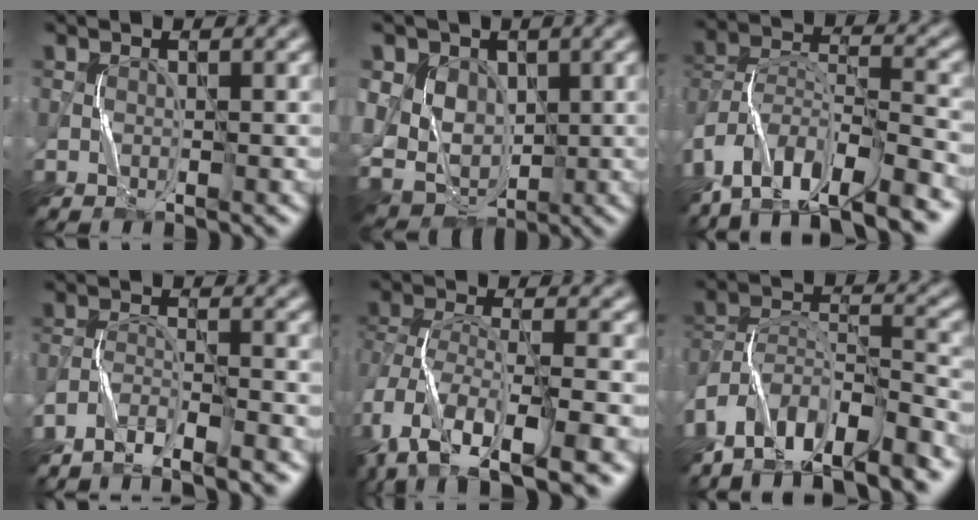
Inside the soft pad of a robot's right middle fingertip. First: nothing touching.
{"total": 8.0, "force": [2.0, 6.6, 4.1], "torque": [-0.076, 0.018, 0.018]}
{"total": 12.6, "force": [-10.3, 3.7, 6.3], "torque": [-0.120, 0.016, -0.160]}
{"total": 4.0, "force": [-3.7, 0.2, 1.4], "torque": [-0.031, 0.001, -0.072]}
{"total": 11.7, "force": [-7.5, 4.7, 7.6], "torque": [-0.165, -0.003, -0.120]}
{"total": 11.6, "force": [-9.5, 3.0, 5.8], "torque": [-0.118, 0.019, -0.158]}